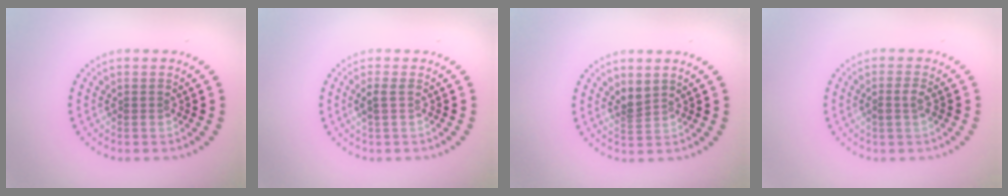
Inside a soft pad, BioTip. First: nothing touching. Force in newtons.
{"total": 1.2, "press": 1.0, "slide": 0.6}
{"total": 1.6, "press": 1.2, "slide": 1.1}
{"total": 1.5, "press": 1.3, "slide": 0.6}